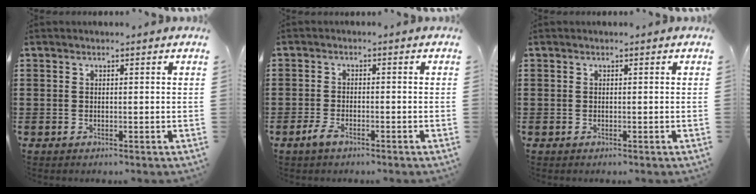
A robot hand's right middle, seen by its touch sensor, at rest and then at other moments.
{"total": 2.8, "force": [-1.8, 1.1, 1.8], "torque": [-0.046, -0.003, -0.038]}
{"total": 0.0}